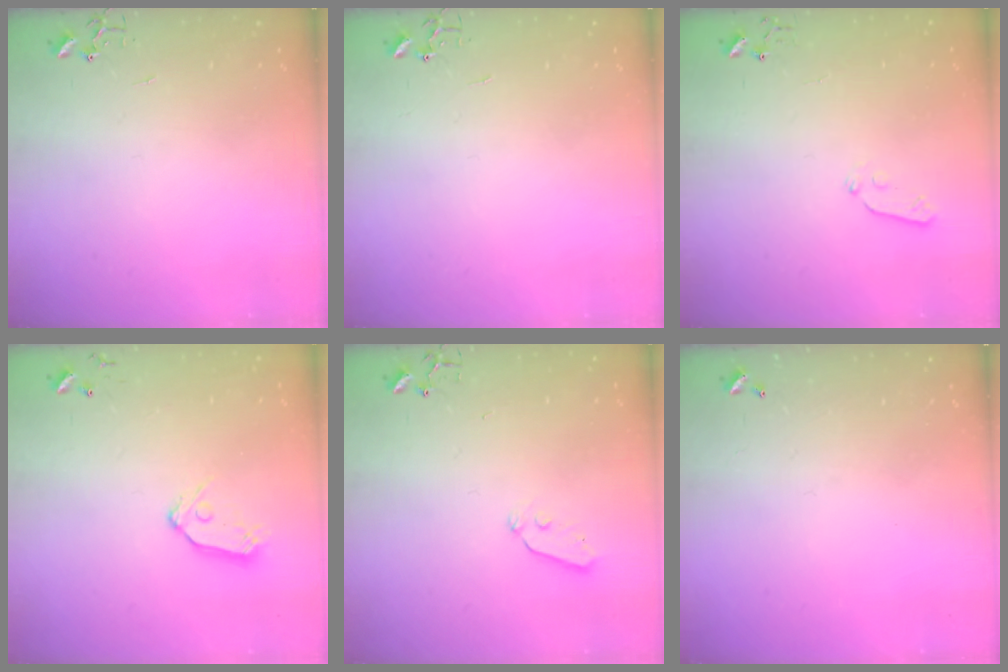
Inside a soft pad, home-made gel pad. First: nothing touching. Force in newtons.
{"total": 0.0}
{"total": 4.8, "press": 4.7, "slide": 0.7}
{"total": 8.0, "press": 8.0, "slide": 0.5}
{"total": 3.8, "press": 3.7, "slide": 0.7}
{"total": 0.0}